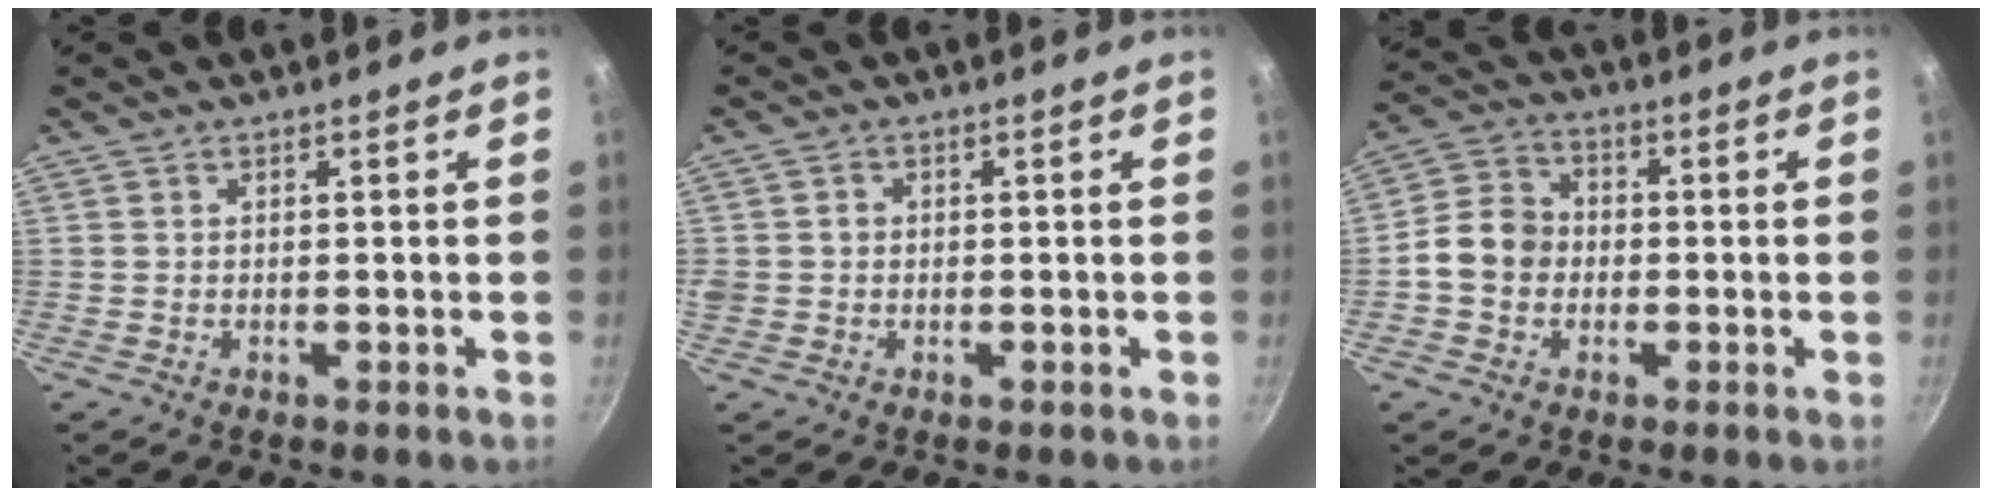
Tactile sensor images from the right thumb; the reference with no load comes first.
{"total": 2.3, "force": [-0.2, 2.2, 0.8], "torque": [-0.005, 0.007, -0.005]}
{"total": 8.5, "force": [-1.1, 7.1, 4.4], "torque": [-0.050, 0.022, -0.039]}